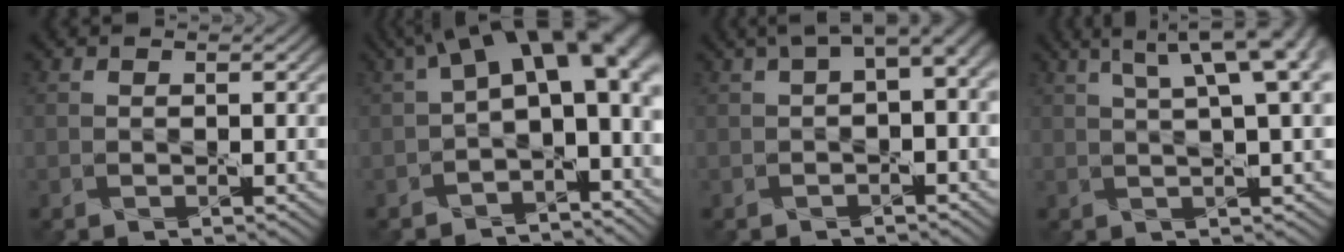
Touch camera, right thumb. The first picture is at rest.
{"total": 13.6, "force": [2.0, 7.1, 11.5], "torque": [-0.168, -0.004, 0.043]}
{"total": 4.8, "force": [1.5, 1.8, 4.2], "torque": [-0.062, 0.006, 0.026]}
{"total": 9.0, "force": [4.1, 2.2, 7.7], "torque": [-0.089, 0.030, 0.051]}